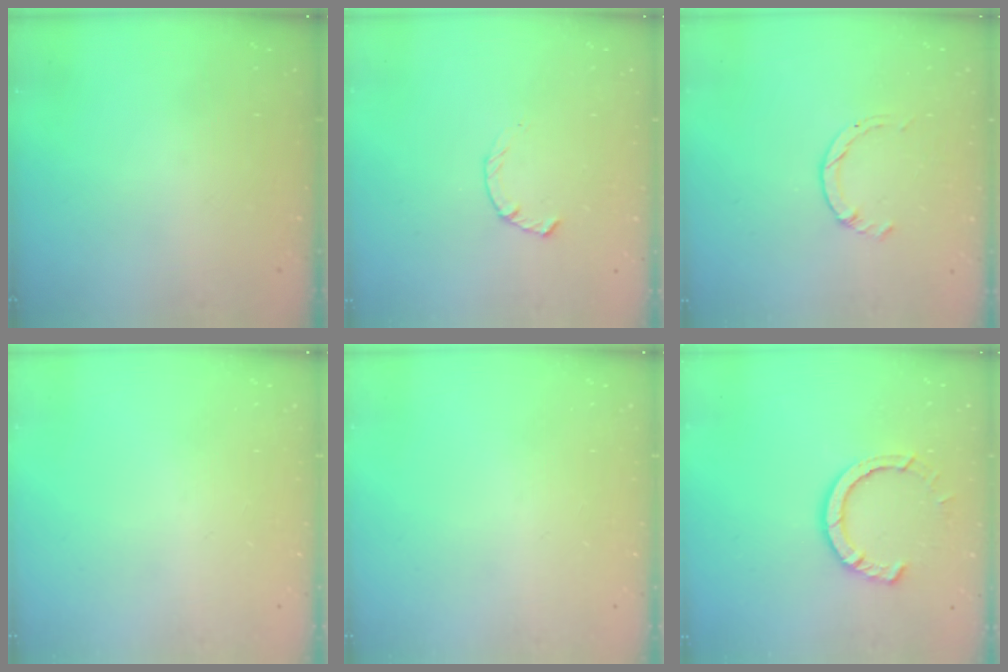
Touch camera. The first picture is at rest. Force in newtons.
{"total": 2.3, "press": 2.2, "slide": 0.4}
{"total": 1.4, "press": 1.4, "slide": 0.2}
{"total": 0.0}
{"total": 0.0}
{"total": 8.5, "press": 8.4, "slide": 1.0}